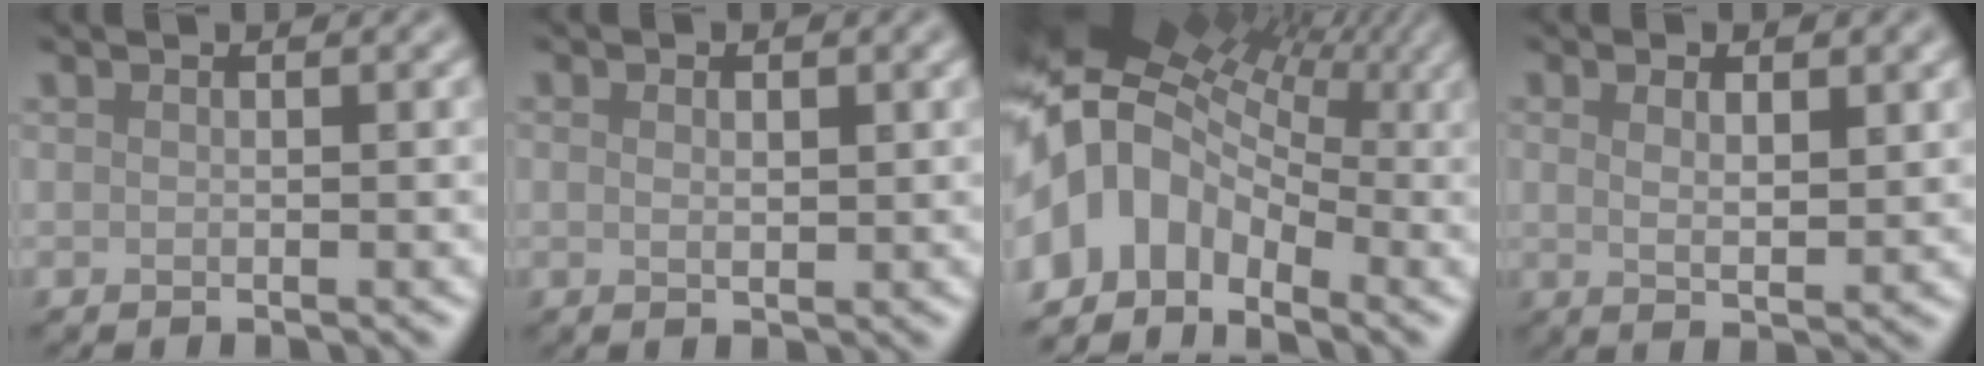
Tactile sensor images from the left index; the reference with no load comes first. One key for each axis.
{"total": 1.6, "fx": 0.6, "fy": 0.8, "fz": 1.3, "tx": -0.015, "ty": -0.001, "tz": 0.009}
{"total": 10.4, "fx": -1.6, "fy": 7.7, "fz": 6.8, "tx": -0.128, "ty": 0.012, "tz": -0.046}
{"total": 3.6, "fx": 1.4, "fy": 1.0, "fz": 3.2, "tx": -0.048, "ty": -0.001, "tz": 0.019}